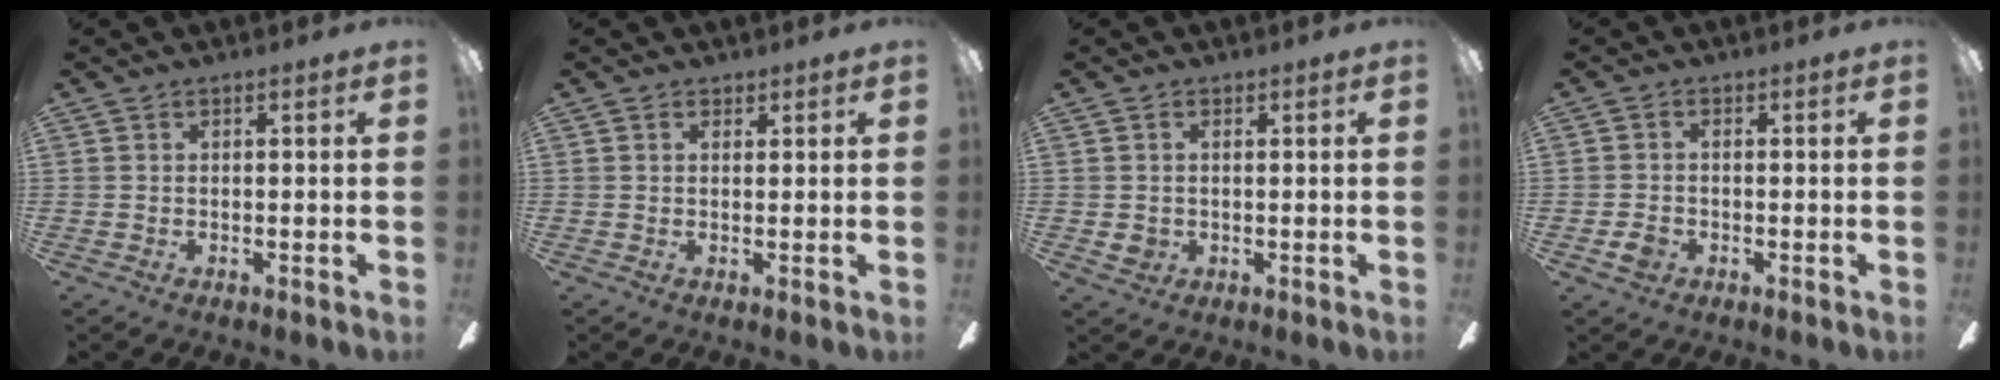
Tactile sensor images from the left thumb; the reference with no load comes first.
{"total": 1.0, "force": [0.8, 0.5, 0.5], "torque": [-0.002, -0.003, 0.013]}
{"total": 2.4, "force": [0.3, 2.2, 1.0], "torque": [-0.018, -0.002, 0.001]}
{"total": 3.3, "force": [-1.4, 2.4, 1.6], "torque": [-0.038, 0.003, -0.029]}